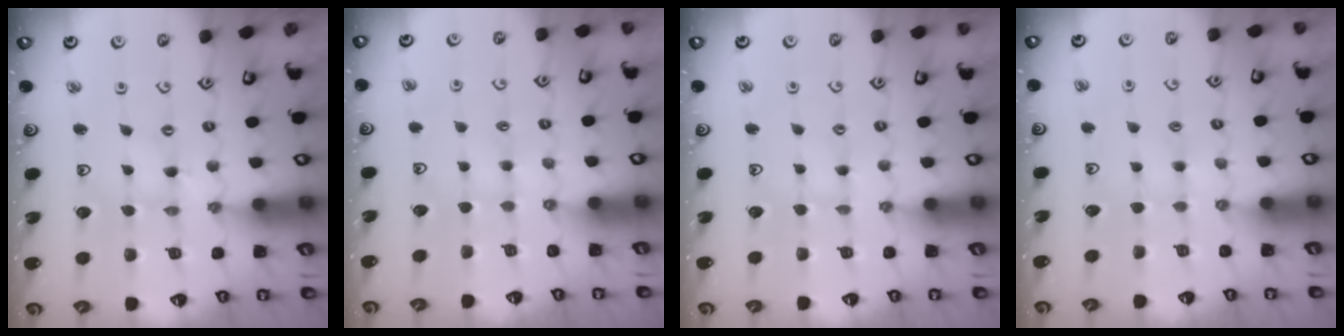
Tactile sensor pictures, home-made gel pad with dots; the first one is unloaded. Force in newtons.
{"total": 1.9, "press": 1.9, "slide": 0.3}
{"total": 0.9, "press": 0.9, "slide": 0.2}
{"total": 2.0, "press": 1.9, "slide": 0.4}